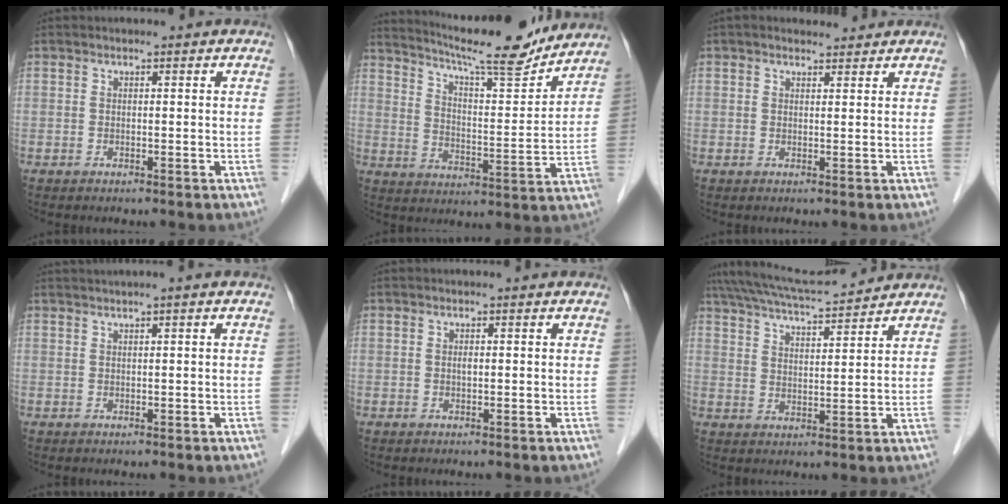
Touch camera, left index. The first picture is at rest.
{"total": 16.8, "force": [15.3, 1.0, 6.9], "torque": [-0.118, -0.015, 0.226]}
{"total": 3.0, "force": [2.7, 1.0, 0.9], "torque": [-0.013, 0.017, 0.037]}
{"total": 1.9, "force": [1.1, -0.4, 1.4], "torque": [-0.032, 0.008, 0.025]}
{"total": 0.5, "force": [-0.1, 0.1, 0.5], "torque": [-0.010, -0.003, -0.003]}
{"total": 12.5, "force": [11.7, 0.6, 4.6], "torque": [-0.093, 0.023, 0.188]}